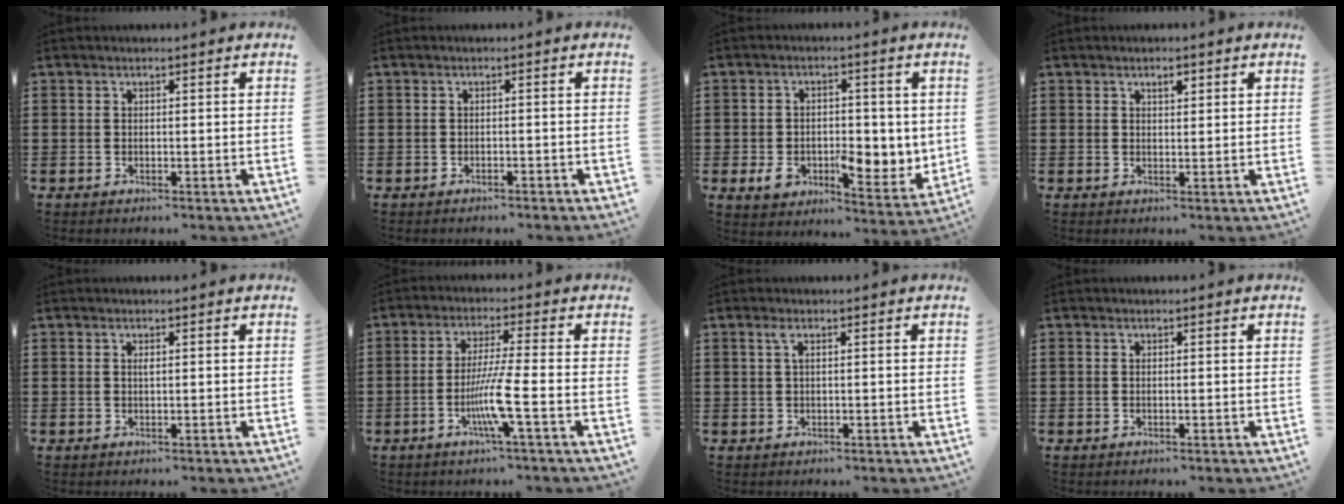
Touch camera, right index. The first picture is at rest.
{"total": 0.8, "force": [-0.7, 0.1, 0.3], "torque": [-0.008, -0.002, -0.015]}
{"total": 7.7, "force": [-1.0, 5.1, 5.7], "torque": [-0.095, 0.008, -0.015]}
{"total": 1.6, "force": [0.9, 0.7, 1.1], "torque": [-0.024, 0.006, 0.015]}
{"total": 0.6, "force": [0.1, 0.1, 0.6], "torque": [-0.012, -0.001, 0.003]}
{"total": 7.2, "force": [-2.4, -0.3, 6.8], "torque": [-0.134, -0.018, -0.049]}
{"total": 1.1, "force": [0.3, 0.2, 1.1], "torque": [-0.023, 0.002, 0.005]}
{"total": 0.0}